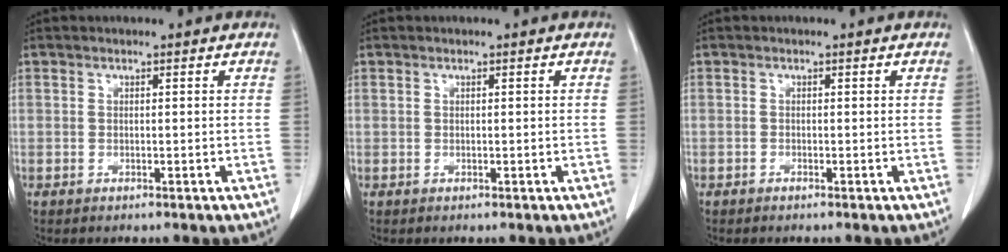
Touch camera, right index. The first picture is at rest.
{"total": 0.0}
{"total": 0.0}